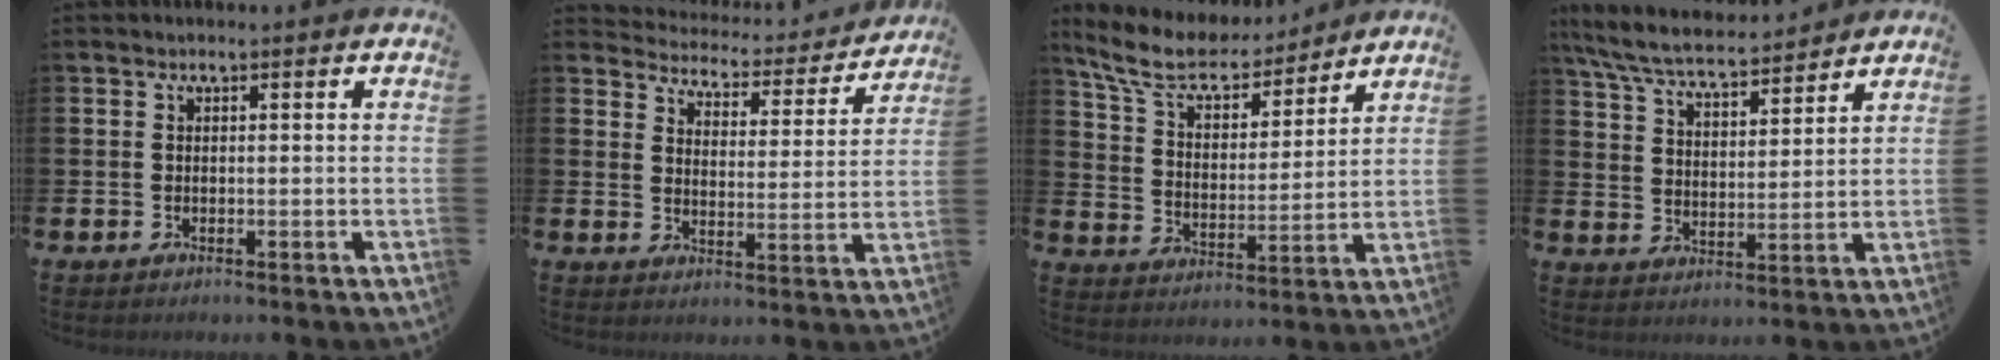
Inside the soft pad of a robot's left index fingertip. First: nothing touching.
{"total": 4.5, "force": [4.4, 0.8, 0.4], "torque": [-0.028, -0.042, 0.069]}
{"total": 9.4, "force": [8.5, 2.5, 3.2], "torque": [-0.110, -0.049, 0.152]}
{"total": 7.5, "force": [7.0, 1.1, 2.4], "torque": [-0.076, -0.038, 0.124]}